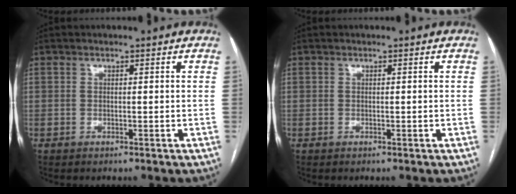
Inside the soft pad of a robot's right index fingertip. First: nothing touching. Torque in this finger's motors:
{"motor_torque": [0.01, 0.01, 0.00, 0.00]}